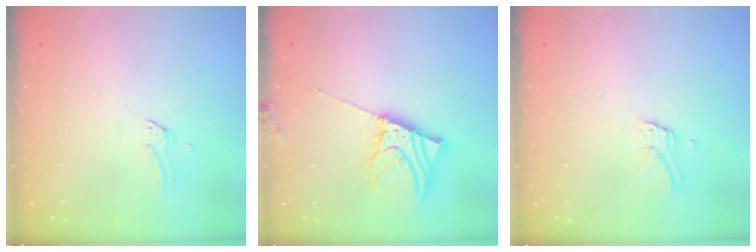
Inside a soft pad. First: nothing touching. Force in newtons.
{"total": 9.7, "press": 9.5, "slide": 1.7}
{"total": 2.9, "press": 2.9, "slide": 0.1}